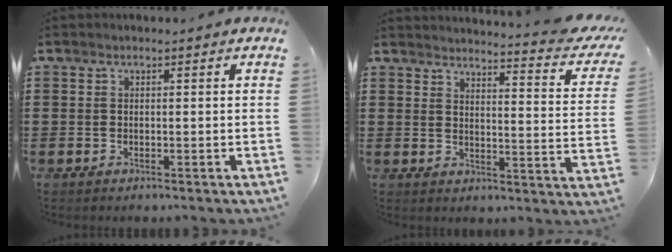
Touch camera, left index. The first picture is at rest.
{"total": 3.7, "force": [3.3, -0.5, 1.5], "torque": [-0.033, -0.035, 0.047]}